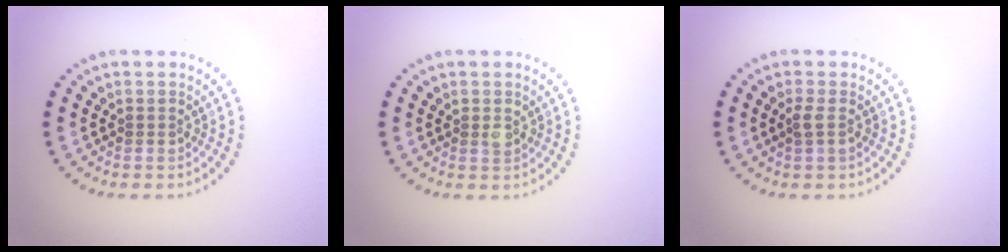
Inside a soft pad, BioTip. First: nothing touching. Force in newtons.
{"total": 0.8, "press": 0.7, "slide": 0.4}
{"total": 0.9, "press": 0.8, "slide": 0.3}